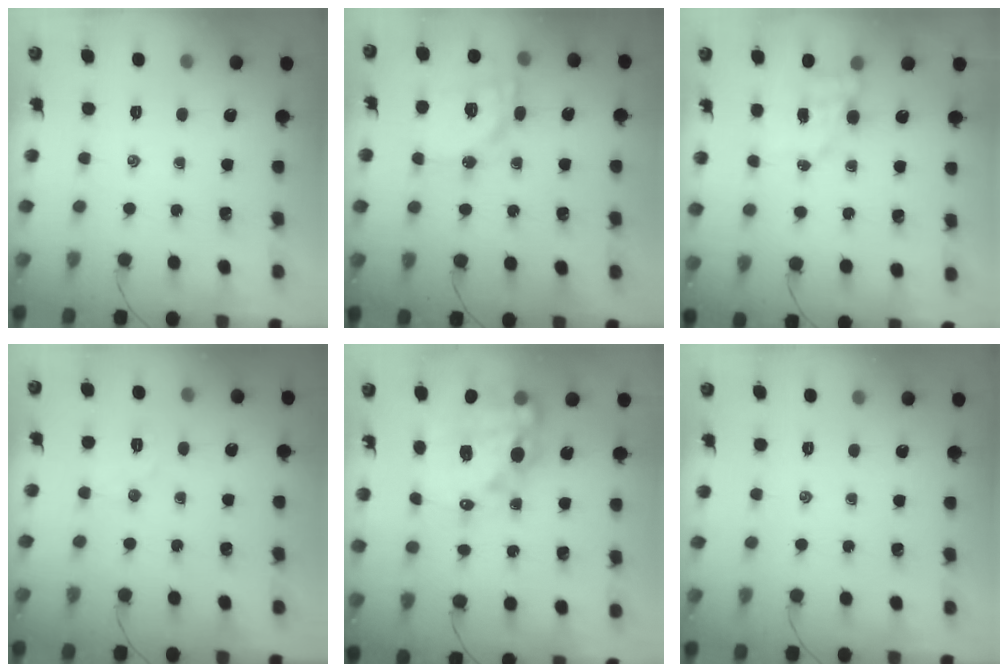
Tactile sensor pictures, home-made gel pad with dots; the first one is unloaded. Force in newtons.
{"total": 15.7, "press": 15.5, "slide": 2.8}
{"total": 4.5, "press": 4.5, "slide": 0.5}
{"total": 4.8, "press": 4.7, "slide": 1.0}
{"total": 17.5, "press": 17.0, "slide": 4.2}
{"total": 0.0}